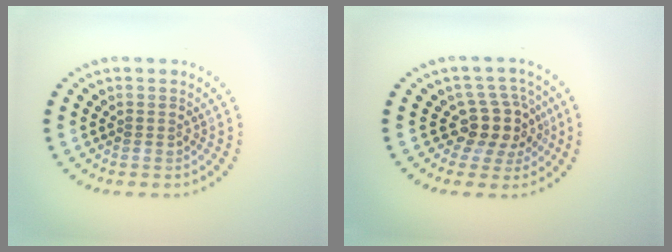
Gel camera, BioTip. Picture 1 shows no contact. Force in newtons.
{"total": 3.8, "press": 2.9, "slide": 2.5}